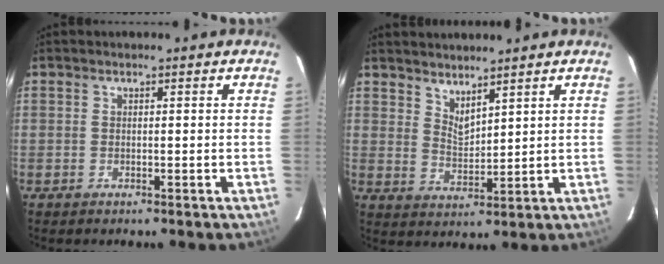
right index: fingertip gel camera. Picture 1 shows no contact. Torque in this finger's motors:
{"motor_torque": [-0.16, 0.19, -0.05, 0.00]}